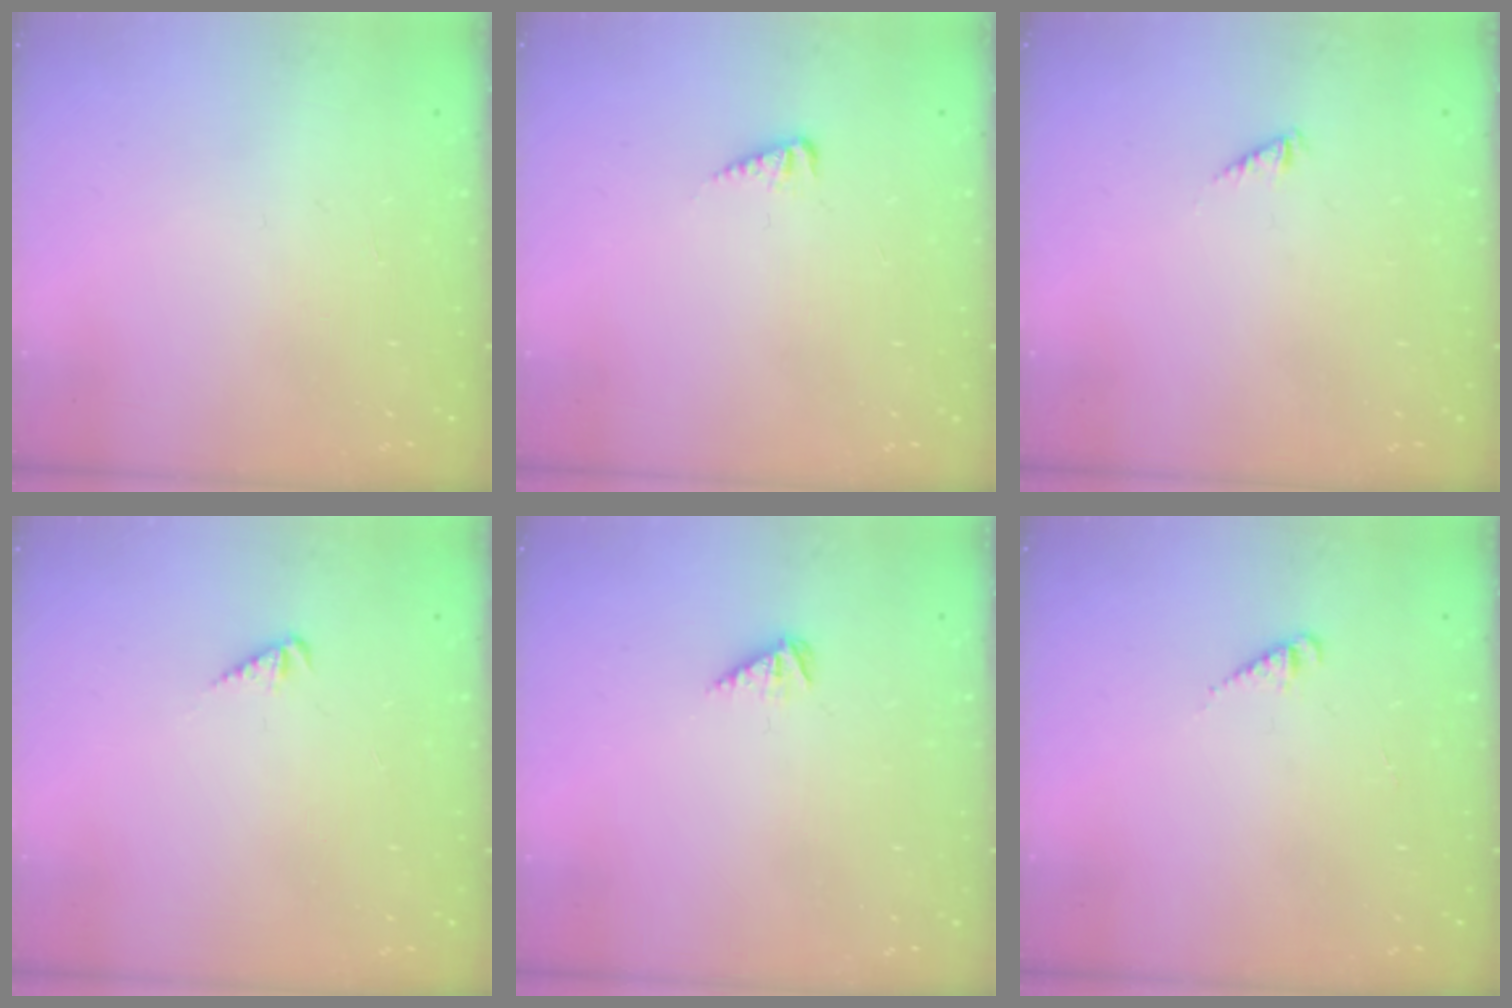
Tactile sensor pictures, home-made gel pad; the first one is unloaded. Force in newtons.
{"total": 2.7, "press": 2.7, "slide": 0.3}
{"total": 0.9, "press": 0.8, "slide": 0.3}
{"total": 2.1, "press": 2.0, "slide": 0.5}
{"total": 2.2, "press": 2.2, "slide": 0.4}
{"total": 1.8, "press": 1.8, "slide": 0.3}